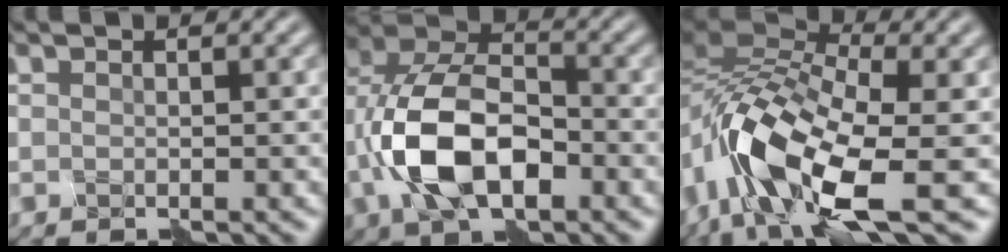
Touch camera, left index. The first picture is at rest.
{"total": 9.4, "force": [-2.8, 5.3, 7.2], "torque": [-0.162, 0.007, -0.060]}
{"total": 11.8, "force": [-5.3, 4.7, 9.5], "torque": [-0.189, 0.001, -0.110]}